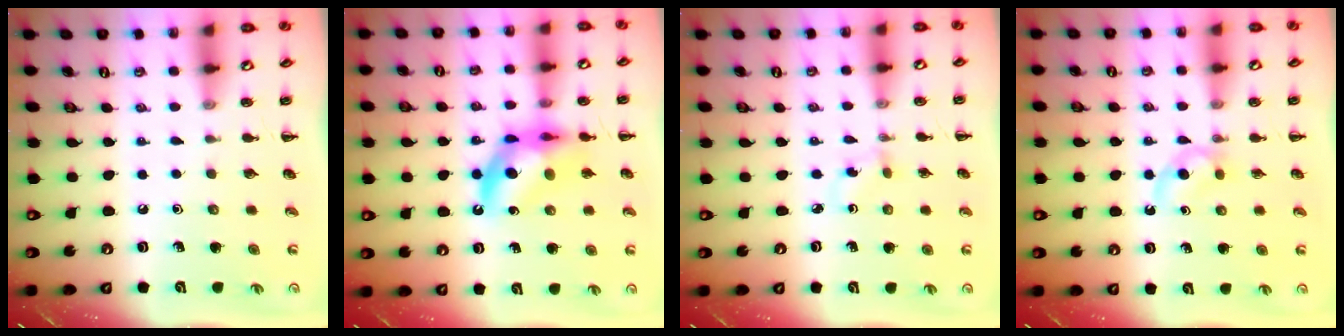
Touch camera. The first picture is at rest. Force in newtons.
{"total": 10.8, "press": 10.3, "slide": 3.4}
{"total": 1.9, "press": 1.6, "slide": 1.0}
{"total": 3.6, "press": 3.3, "slide": 1.6}